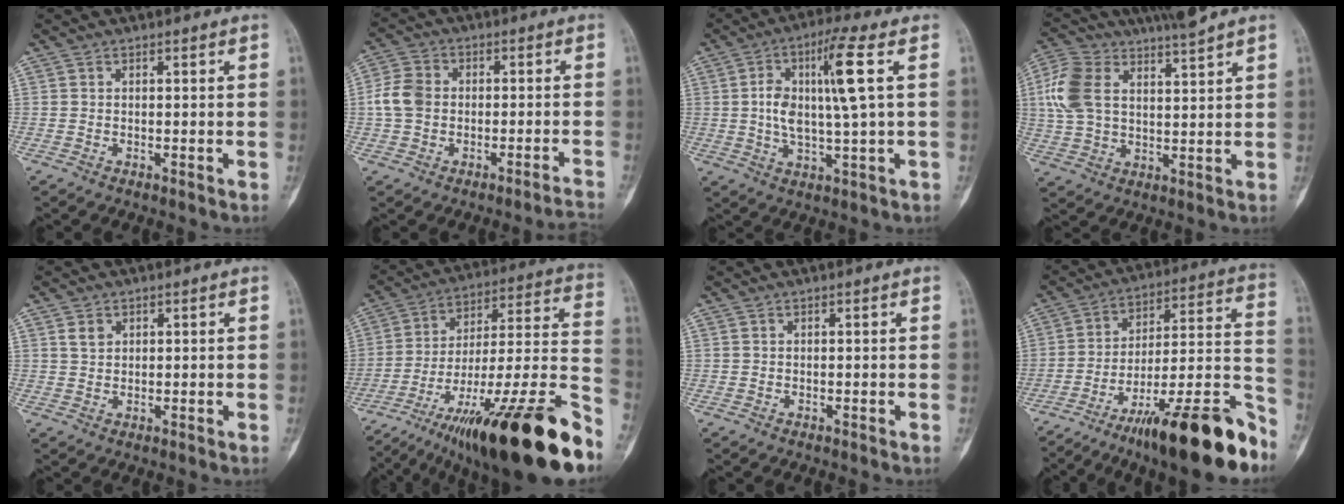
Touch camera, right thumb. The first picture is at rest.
{"total": 6.6, "force": [-2.6, 4.4, 4.1], "torque": [-0.075, 0.046, -0.047]}
{"total": 11.7, "force": [2.2, 1.7, 11.4], "torque": [-0.225, 0.008, 0.038]}
{"total": 10.8, "force": [5.8, 4.1, 8.2], "torque": [-0.175, 0.000, 0.116]}
{"total": 2.2, "force": [1.2, 1.6, 1.0], "torque": [-0.013, -0.003, 0.025]}
{"total": 34.2, "force": [-20.8, 6.1, 26.5], "torque": [-0.342, 0.051, -0.329]}
{"total": 0.0}
{"total": 25.9, "force": [-16.7, 5.2, 19.2], "torque": [-0.212, 0.085, -0.260]}